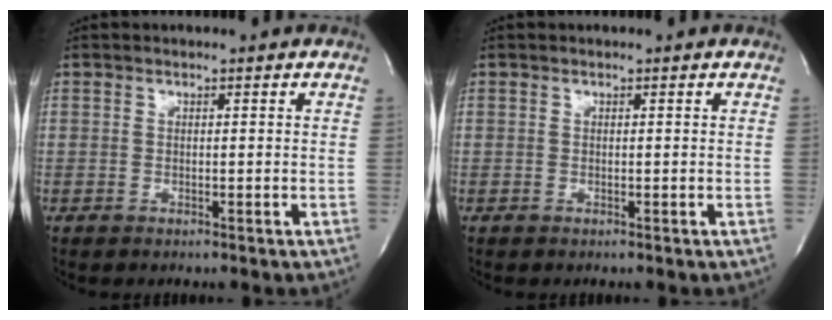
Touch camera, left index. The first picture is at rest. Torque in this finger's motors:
{"motor_torque": [0.00, 0.00, 0.00, 0.00]}